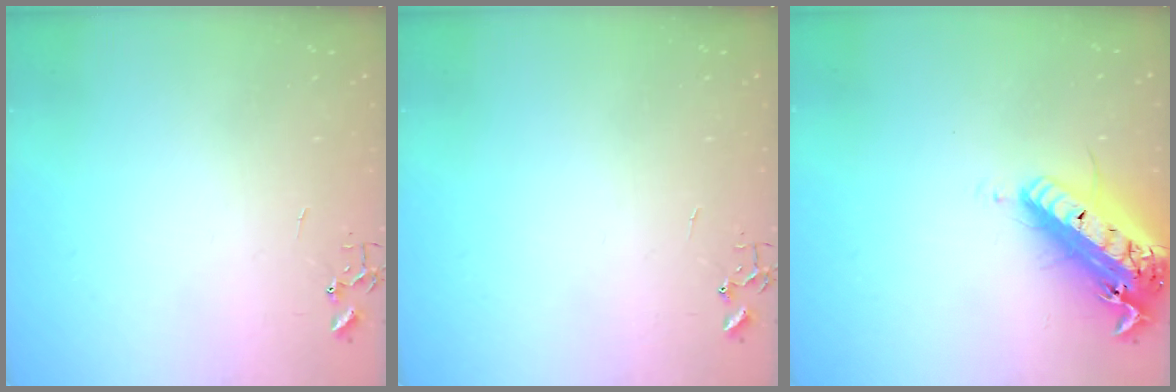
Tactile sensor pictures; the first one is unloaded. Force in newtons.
{"total": 0.0}
{"total": 21.3, "press": 20.9, "slide": 4.2}